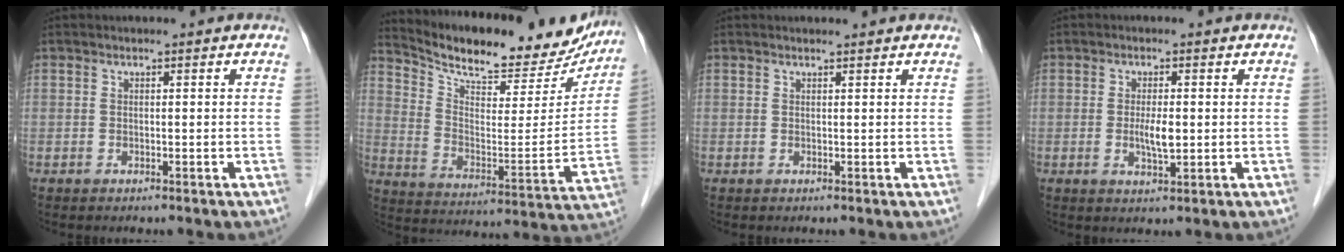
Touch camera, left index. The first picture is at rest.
{"total": 22.0, "force": [20.1, 5.4, 7.2], "torque": [-0.114, -0.037, 0.279]}
{"total": 1.7, "force": [1.6, 0.2, 0.3], "torque": [-0.010, 0.007, 0.019]}
{"total": 3.2, "force": [-0.3, 0.8, 3.1], "torque": [-0.059, -0.007, -0.003]}